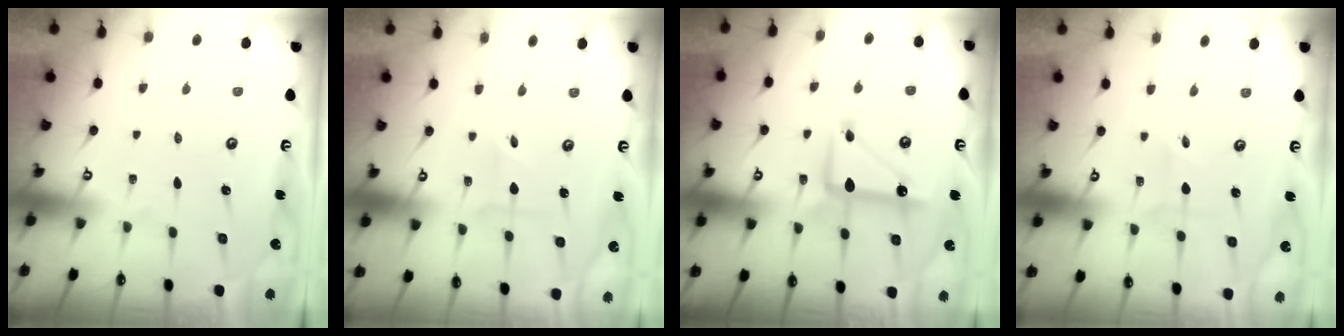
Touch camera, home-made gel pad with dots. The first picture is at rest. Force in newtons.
{"total": 1.8, "press": 1.8, "slide": 0.1}
{"total": 9.9, "press": 9.9, "slide": 0.7}
{"total": 1.6, "press": 1.3, "slide": 0.9}